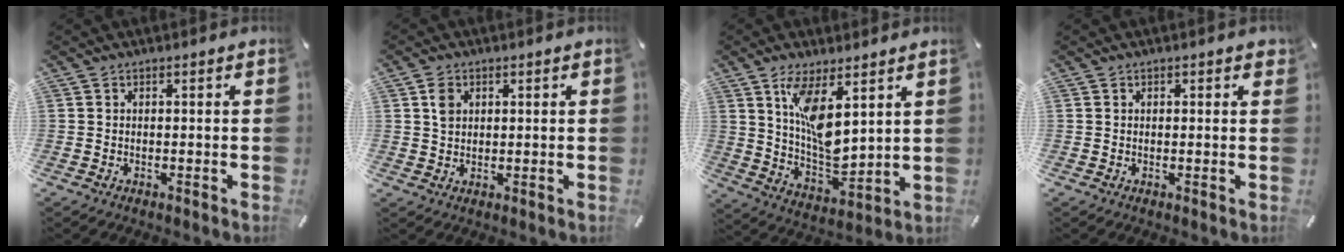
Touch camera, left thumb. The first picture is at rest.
{"total": 3.2, "force": [1.1, 2.7, 1.3], "torque": [-0.016, 0.001, 0.016]}
{"total": 11.8, "force": [5.8, 5.2, 8.9], "torque": [-0.162, -0.034, 0.104]}
{"total": 0.7, "force": [0.4, 0.5, 0.4], "torque": [0.000, 0.000, 0.005]}